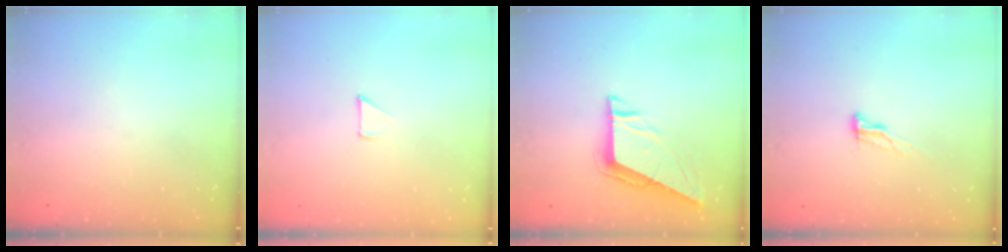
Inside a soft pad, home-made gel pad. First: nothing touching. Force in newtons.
{"total": 3.3, "press": 3.3, "slide": 0.3}
{"total": 7.5, "press": 7.5, "slide": 0.3}
{"total": 6.5, "press": 6.5, "slide": 0.7}